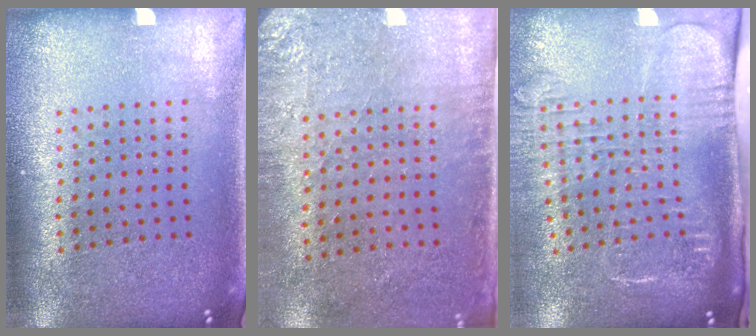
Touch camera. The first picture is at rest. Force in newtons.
{"total": 2.7, "press": 2.3, "slide": 1.5}
{"total": 2.7, "press": 2.0, "slide": 1.7}